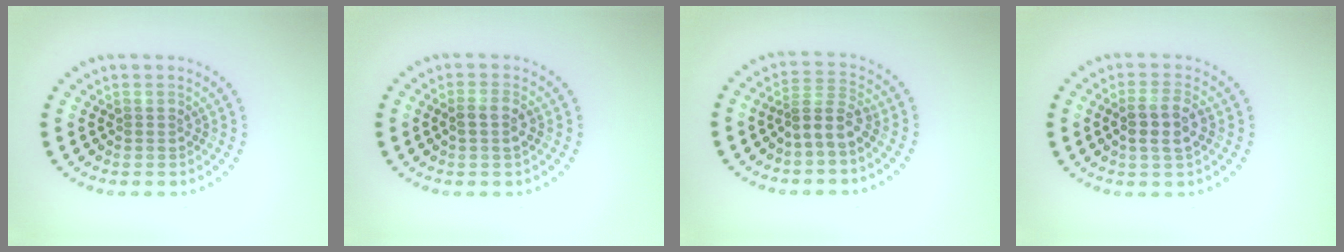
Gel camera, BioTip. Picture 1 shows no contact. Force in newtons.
{"total": 1.7, "press": 1.5, "slide": 0.7}
{"total": 2.8, "press": 2.1, "slide": 1.8}
{"total": 2.8, "press": 2.6, "slide": 0.9}